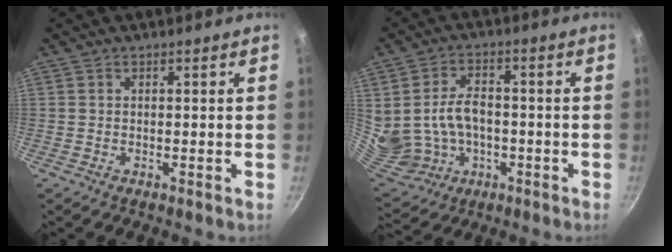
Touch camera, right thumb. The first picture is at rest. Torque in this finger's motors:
{"motor_torque": [-0.45, 0.55, 0.74, 0.43, 0.12]}